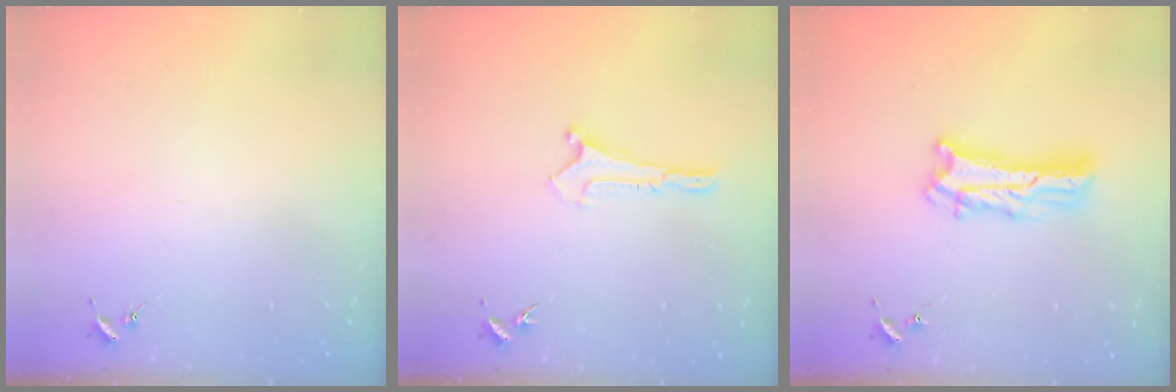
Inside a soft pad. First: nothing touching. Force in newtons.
{"total": 0.0}
{"total": 7.3, "press": 7.3, "slide": 0.7}